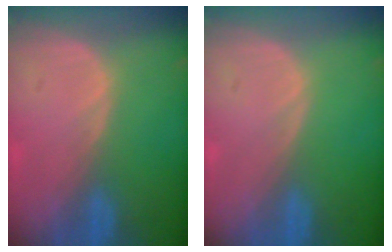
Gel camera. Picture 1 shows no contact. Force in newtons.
{"total": 0.0}